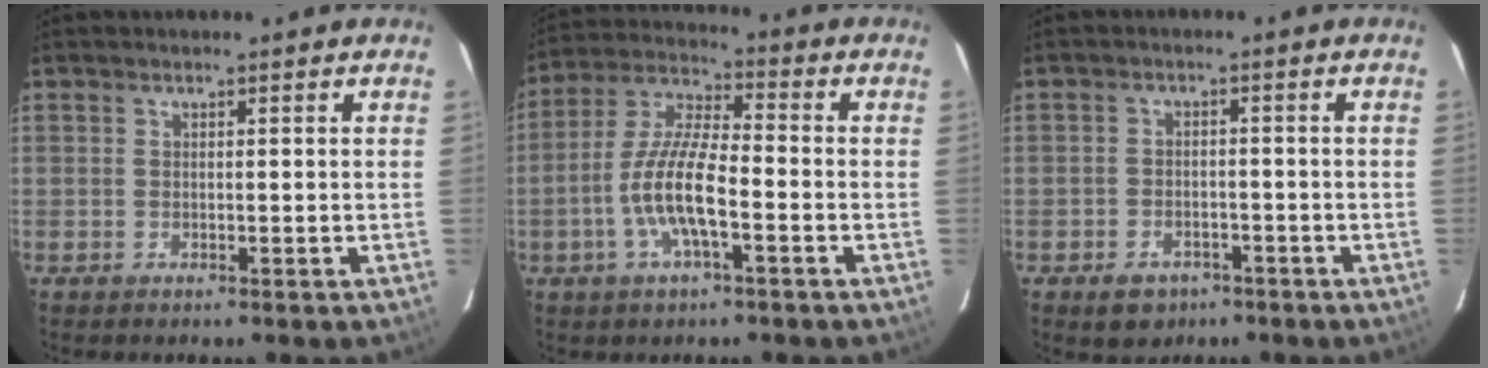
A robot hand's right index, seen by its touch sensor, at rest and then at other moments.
{"total": 11.2, "force": [-3.8, 2.8, 10.2], "torque": [-0.216, 0.003, -0.074]}
{"total": 5.5, "force": [-3.5, 3.8, 1.8], "torque": [-0.048, 0.004, -0.044]}